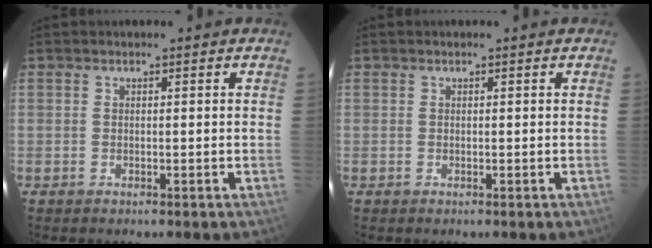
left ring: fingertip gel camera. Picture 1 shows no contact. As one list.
[{"total": 0.0}]